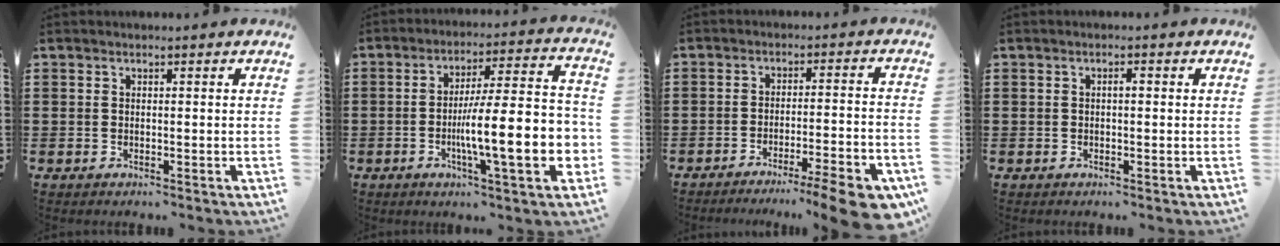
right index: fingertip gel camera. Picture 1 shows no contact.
{"total": 15.0, "force": [-3.7, 2.8, 14.3], "torque": [-0.226, -0.019, -0.068]}
{"total": 7.3, "force": [-5.6, -0.1, 4.6], "torque": [-0.069, -0.004, -0.101]}
{"total": 0.9, "force": [0.0, 0.2, 0.9], "torque": [-0.017, 0.001, -0.001]}